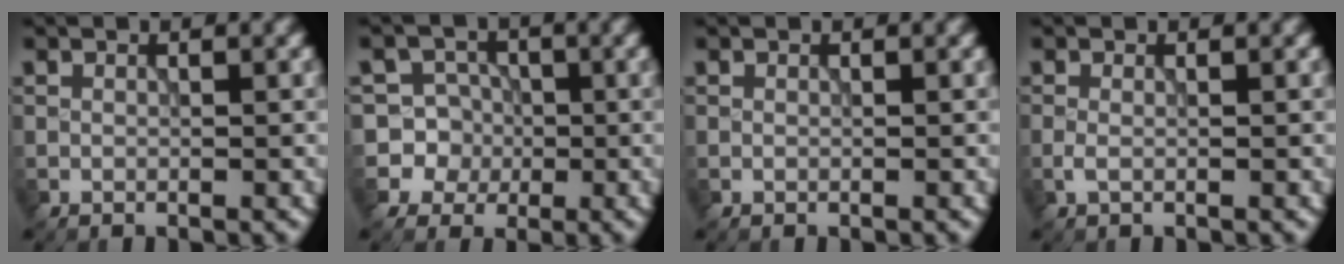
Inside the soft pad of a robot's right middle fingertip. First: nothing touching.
{"total": 7.0, "force": [-1.3, 6.8, 0.9], "torque": [-0.006, 0.021, -0.043]}
{"total": 0.0}
{"total": 0.9, "force": [-0.2, 0.3, 0.8], "torque": [-0.021, -0.002, -0.006]}